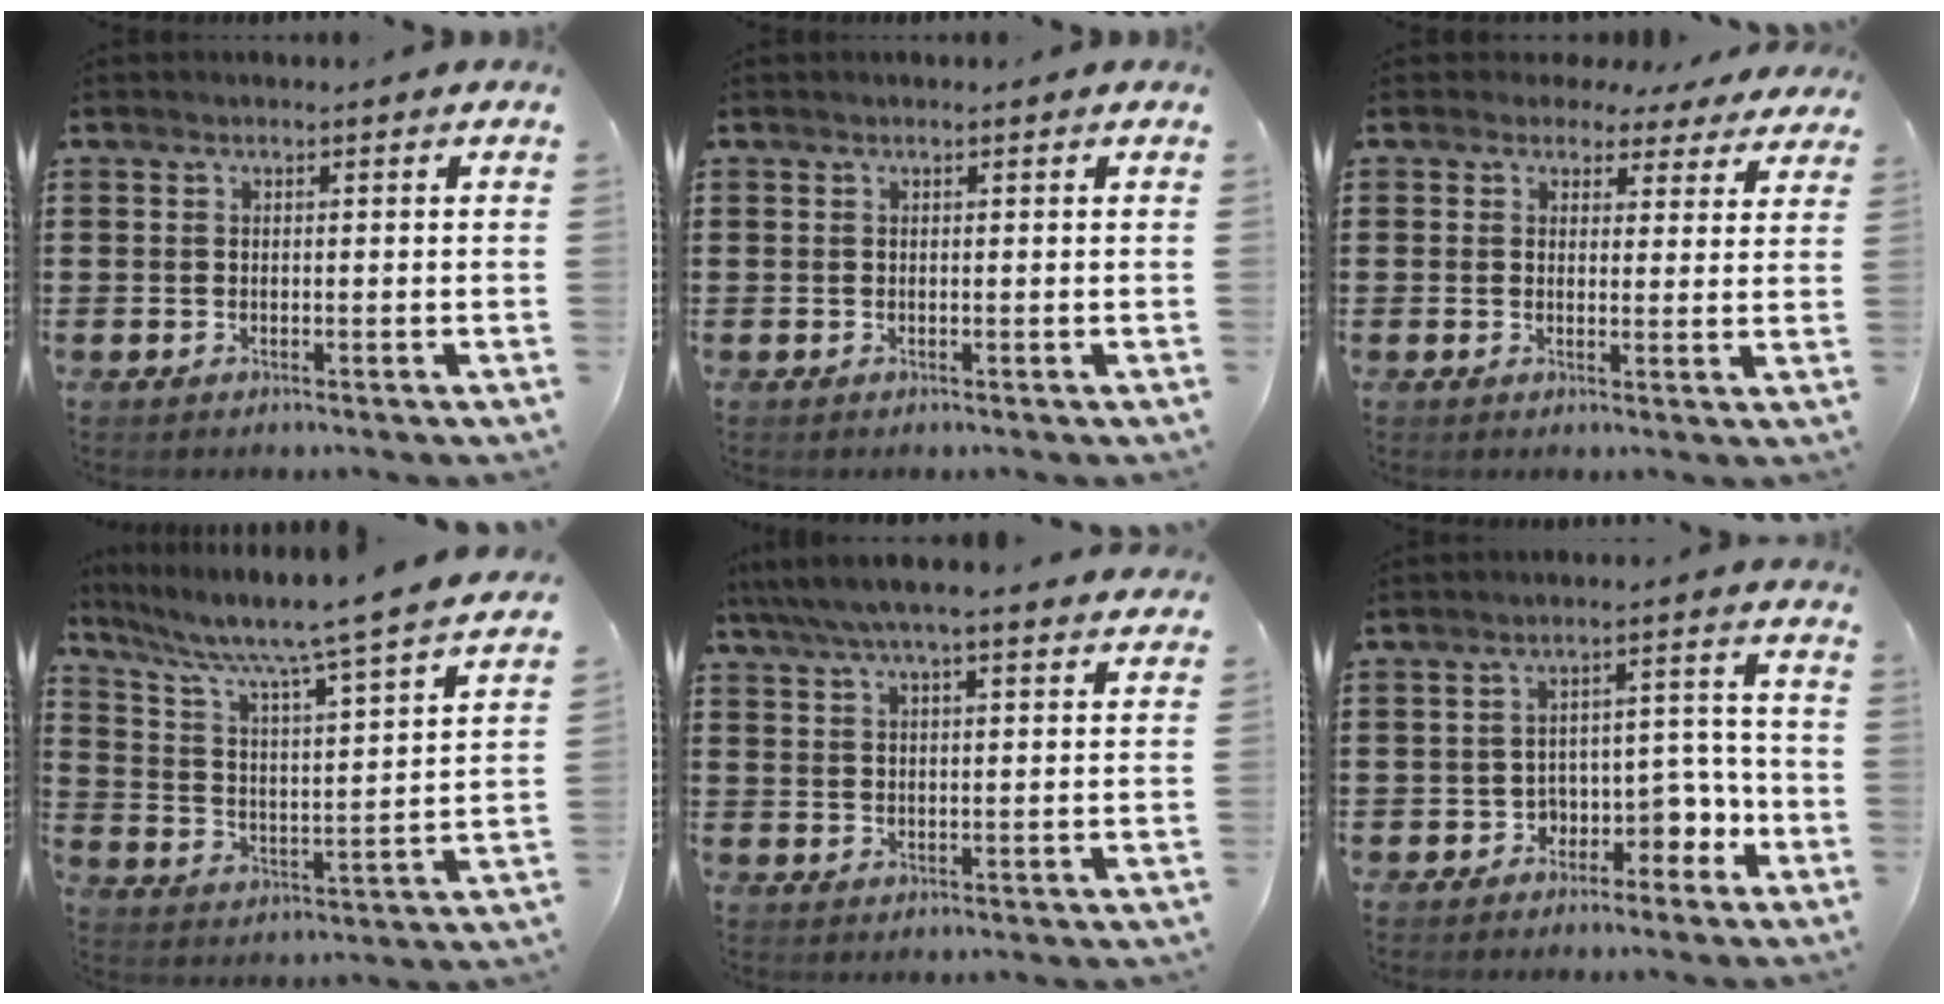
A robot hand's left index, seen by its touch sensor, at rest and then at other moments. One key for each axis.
{"total": 0.0}
{"total": 3.3, "fx": 2.7, "fy": 1.7, "fz": 0.7, "tx": -0.020, "ty": -0.004, "tz": 0.048}
{"total": 7.3, "fx": 6.1, "fy": -0.3, "fz": 4.1, "tx": -0.105, "ty": -0.055, "tz": 0.093}
{"total": 5.3, "fx": 4.8, "fy": 0.2, "fz": 2.3, "tx": -0.061, "ty": -0.017, "tz": 0.083}
{"total": 4.9, "fx": -3.1, "fy": 3.2, "fz": 2.1, "tx": -0.046, "ty": 0.013, "tz": -0.063}